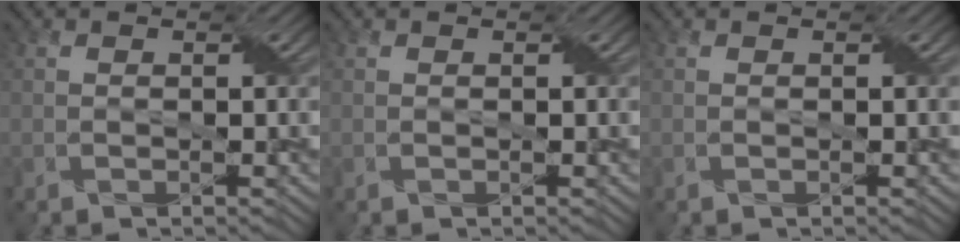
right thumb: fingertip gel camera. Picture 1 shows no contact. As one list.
[{"total": 0.0}, {"total": 0.0}]